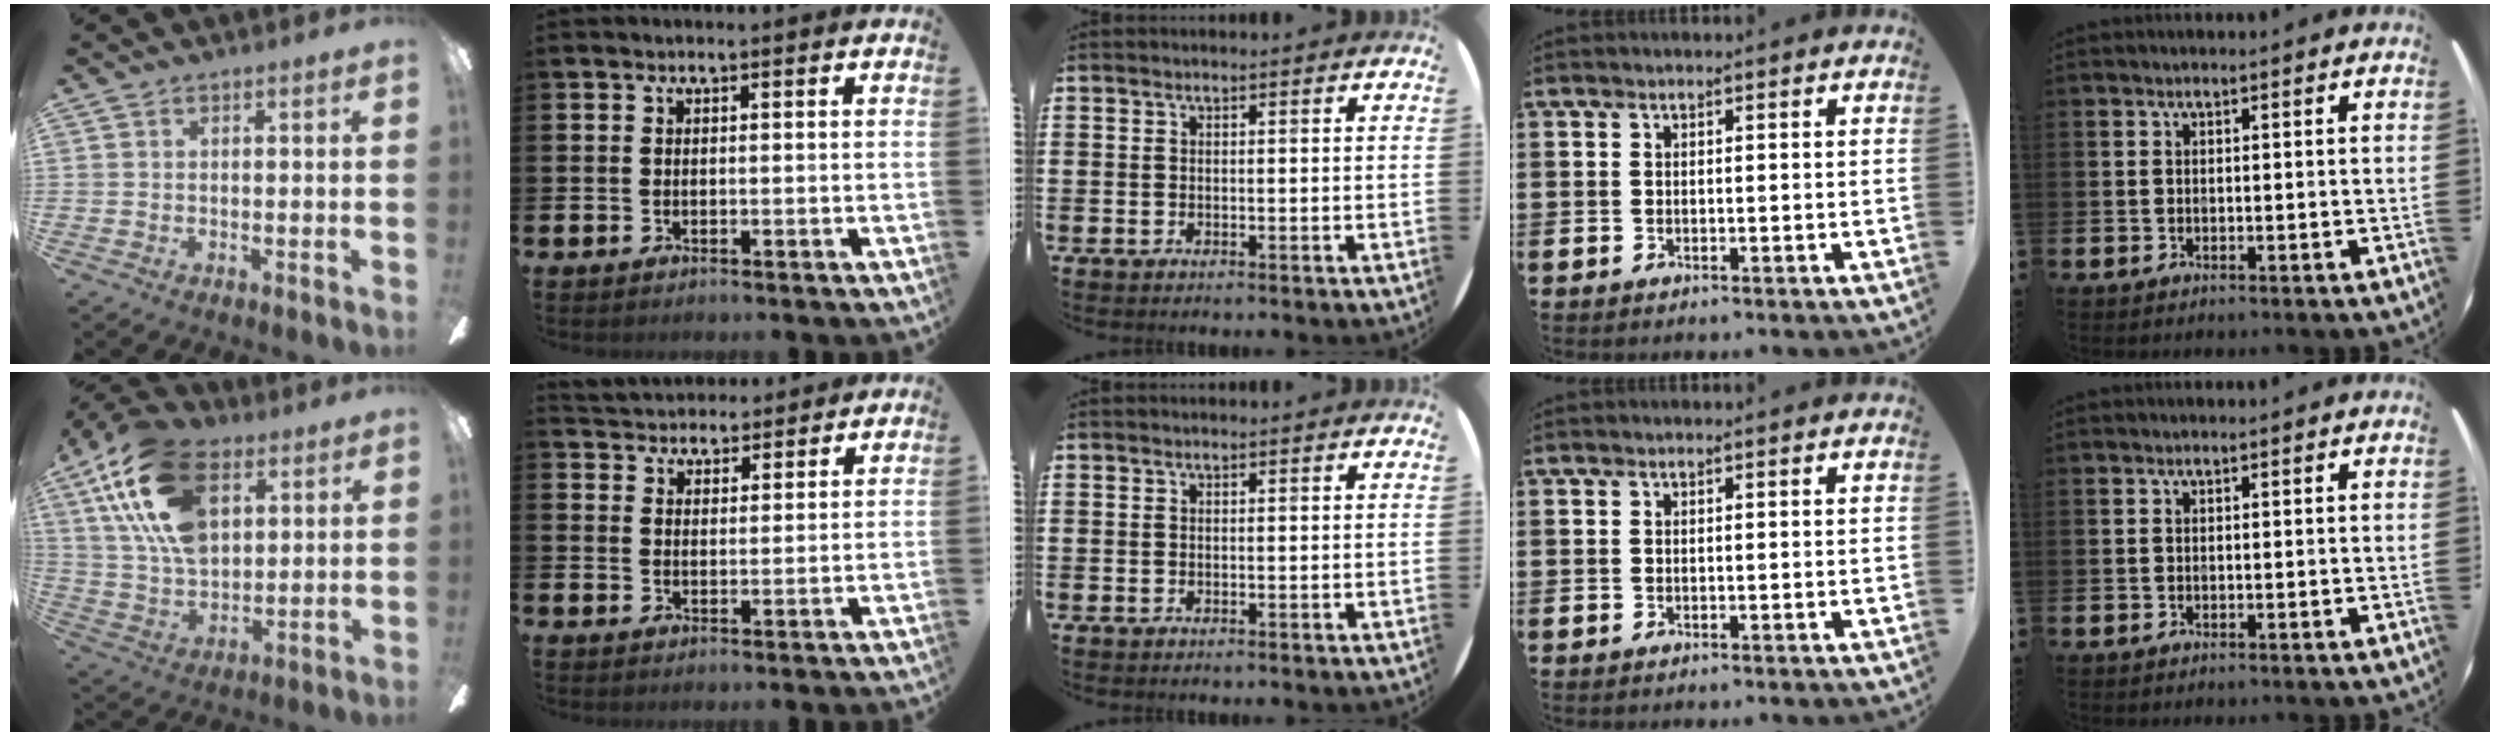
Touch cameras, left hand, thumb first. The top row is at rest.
{"thumb": {"total": 22.3, "force": [9.7, 13.1, 15.3], "torque": [-0.325, -0.015, 0.169]}, "index": {"total": 4.2, "force": [4.1, 1.1, -0.5], "torque": [-0.009, -0.020, 0.074]}}